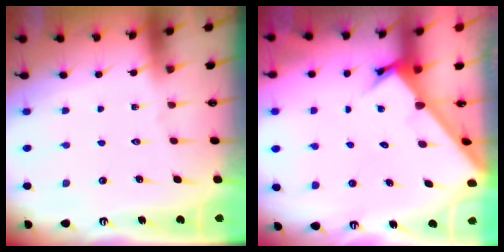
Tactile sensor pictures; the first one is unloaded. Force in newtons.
{"total": 2.8, "press": 2.8, "slide": 0.2}